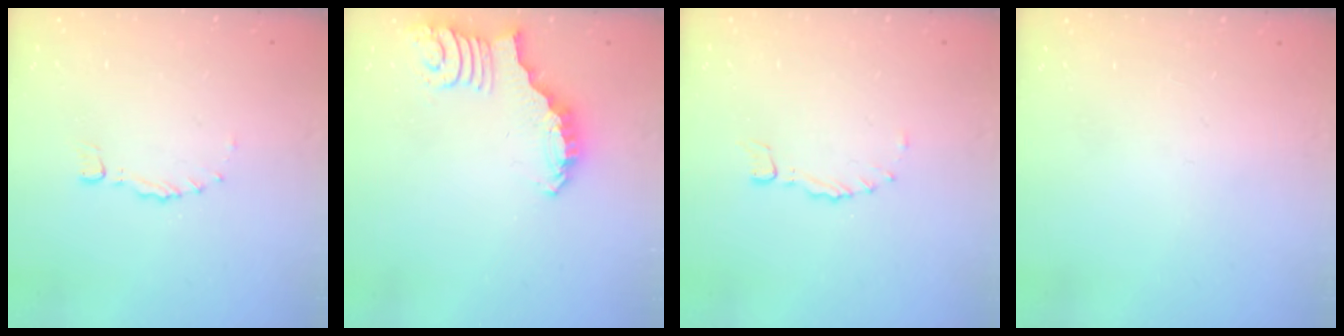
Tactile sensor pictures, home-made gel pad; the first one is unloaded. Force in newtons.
{"total": 2.5, "press": 2.5, "slide": 0.5}
{"total": 0.0}
{"total": 0.0}